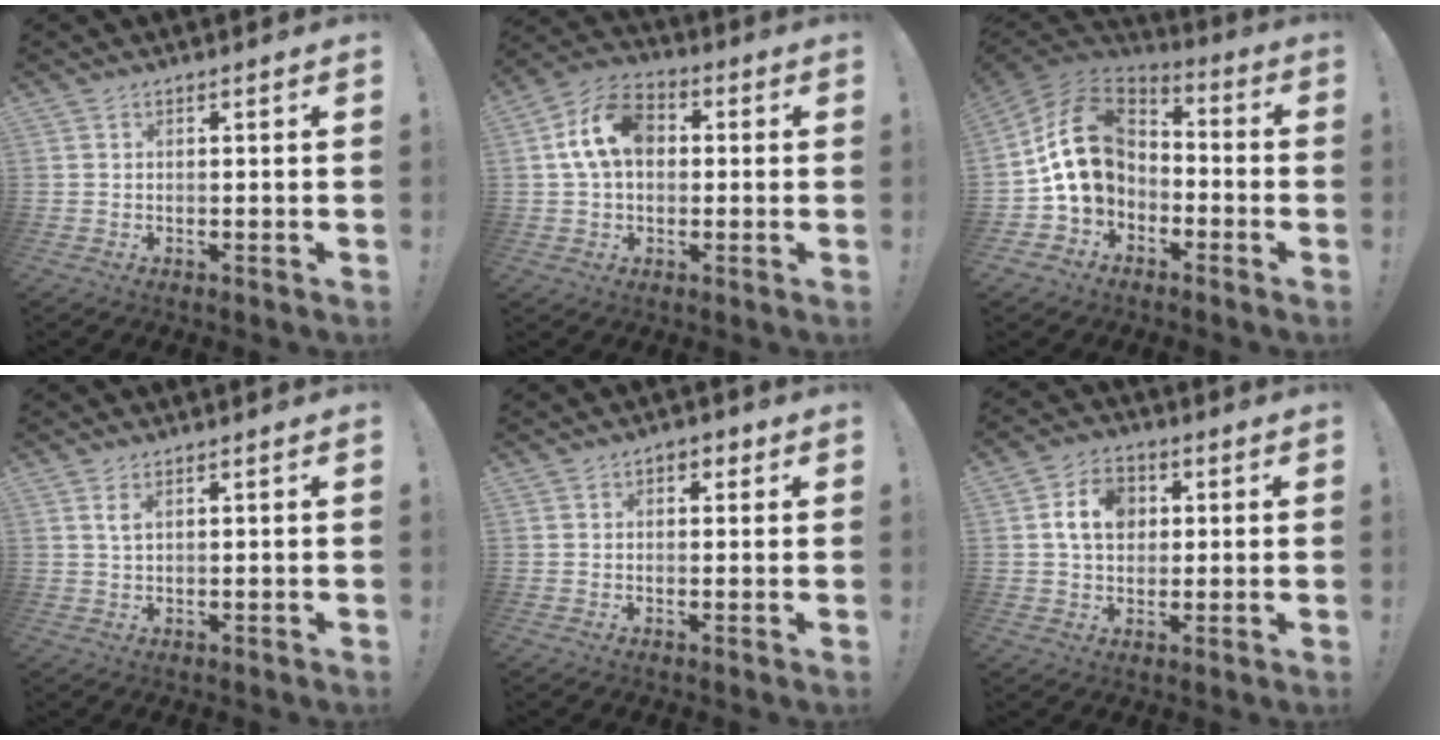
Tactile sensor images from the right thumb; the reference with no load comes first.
{"total": 13.0, "force": [2.2, 9.1, 9.0], "torque": [-0.165, 0.016, 0.045]}
{"total": 17.9, "force": [0.8, 13.8, 11.4], "torque": [-0.197, 0.018, 0.023]}
{"total": 2.3, "force": [1.1, 0.7, 1.8], "torque": [-0.036, 0.000, 0.019]}
{"total": 2.6, "force": [0.5, 2.0, 1.6], "torque": [-0.016, 0.003, 0.006]}
{"total": 9.8, "force": [2.2, 7.5, 5.9], "torque": [-0.097, 0.012, 0.044]}